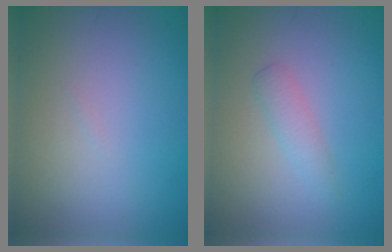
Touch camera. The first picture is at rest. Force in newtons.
{"total": 1.5, "press": 1.5, "slide": 0.1}